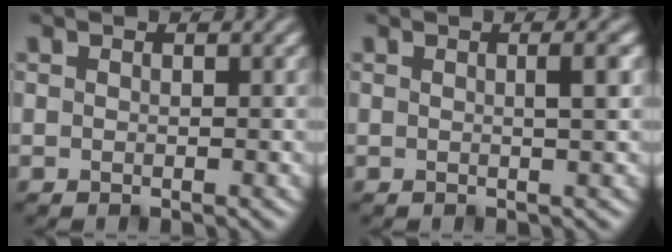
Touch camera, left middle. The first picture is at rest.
{"total": 1.8, "force": [0.2, 0.4, 1.7], "torque": [-0.021, 0.006, -0.001]}